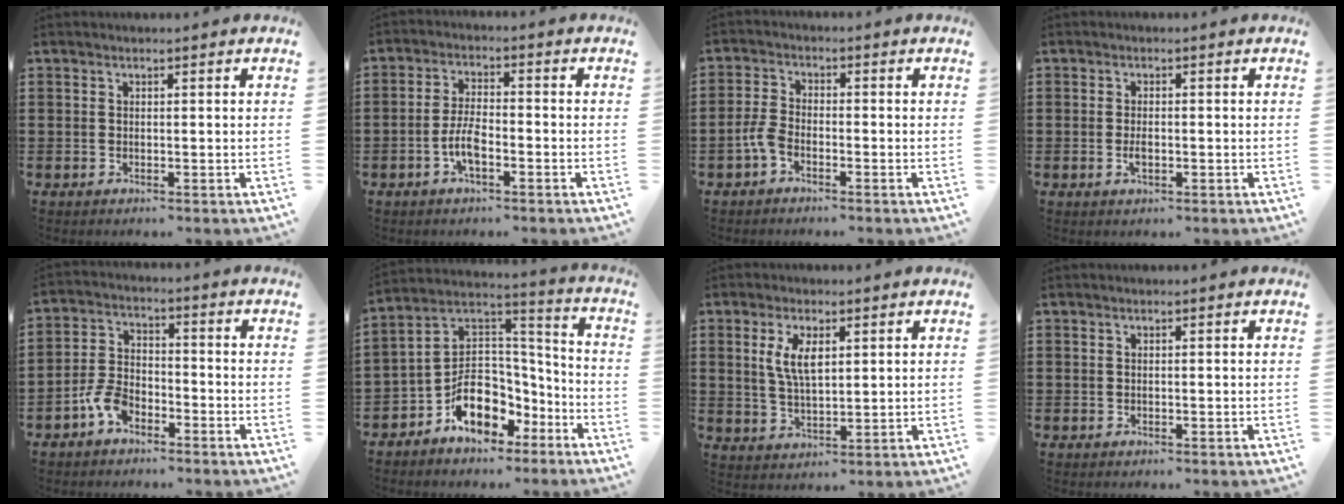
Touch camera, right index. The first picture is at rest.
{"total": 5.0, "force": [-2.1, 1.8, 4.2], "torque": [-0.099, -0.002, -0.045]}
{"total": 3.4, "force": [-2.0, 1.4, 2.3], "torque": [-0.071, -0.008, -0.044]}
{"total": 1.9, "force": [-0.5, 0.7, 1.6], "torque": [-0.030, -0.002, -0.008]}
{"total": 5.9, "force": [-3.7, 3.1, 3.4], "torque": [-0.092, 0.005, -0.075]}
{"total": 9.7, "force": [-4.6, 7.1, 4.7], "torque": [-0.096, 0.005, -0.080]}
{"total": 5.3, "force": [1.8, 2.3, 4.5], "torque": [-0.095, 0.006, 0.030]}
{"total": 0.0}